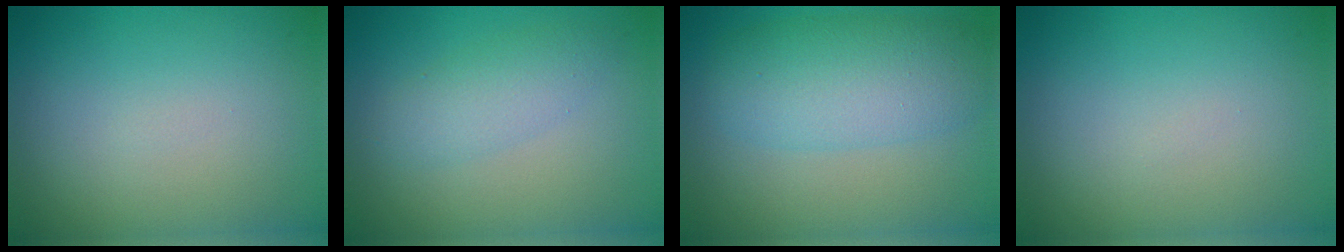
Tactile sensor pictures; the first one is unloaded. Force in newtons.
{"total": 2.5, "press": 2.5, "slide": 0.1}
{"total": 5.9, "press": 5.9, "slide": 0.2}
{"total": 0.0}